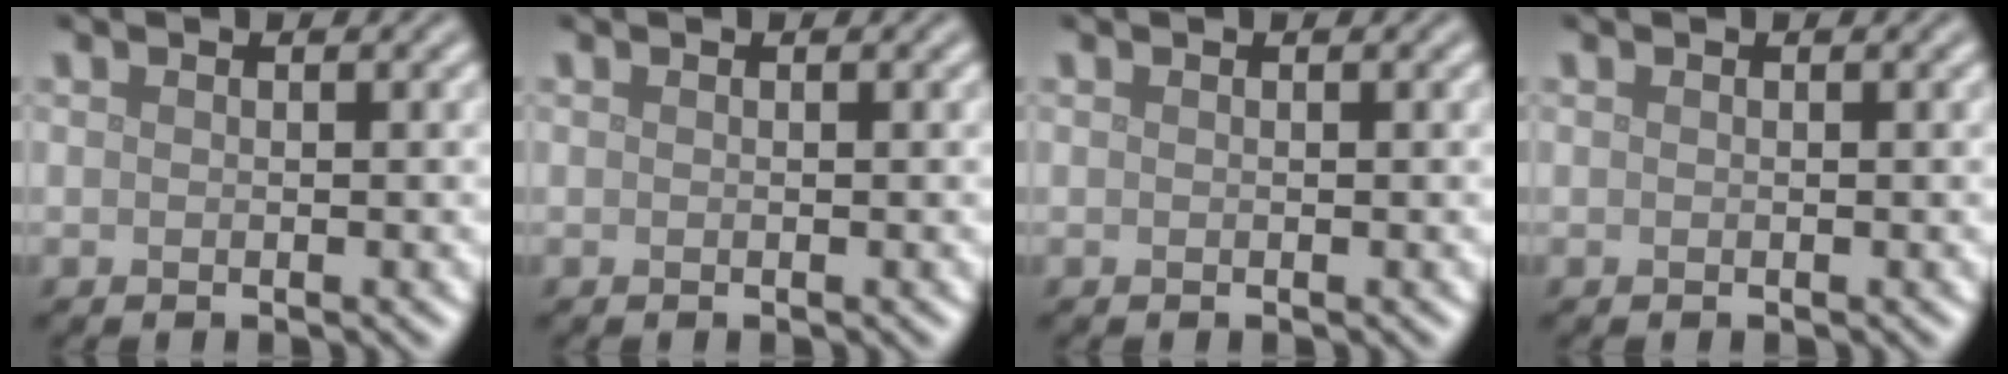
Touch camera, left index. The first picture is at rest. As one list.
[{"total": 0.0}, {"total": 0.0}, {"total": 0.0}]